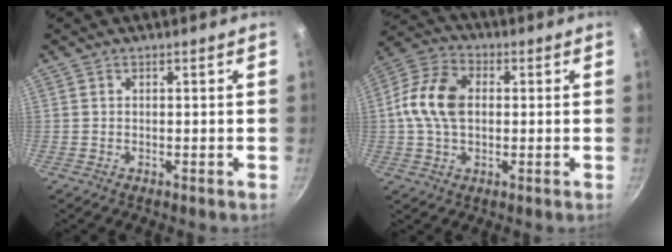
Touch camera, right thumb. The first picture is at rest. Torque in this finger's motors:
{"motor_torque": [0.55, 1.03, 0.09, 0.05, 0.23]}